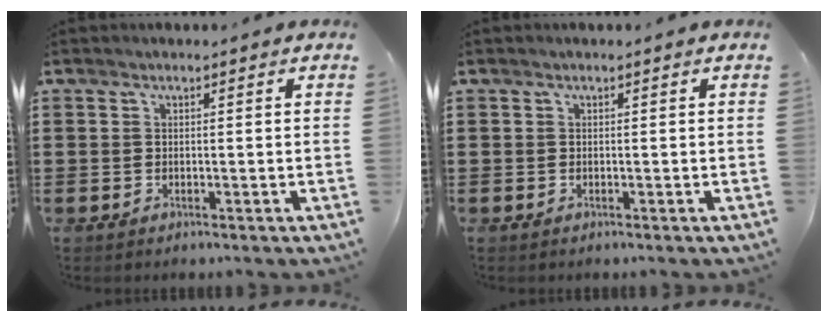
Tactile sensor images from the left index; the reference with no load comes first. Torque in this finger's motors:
{"motor_torque": [0.00, 0.00, 0.02, 0.00]}